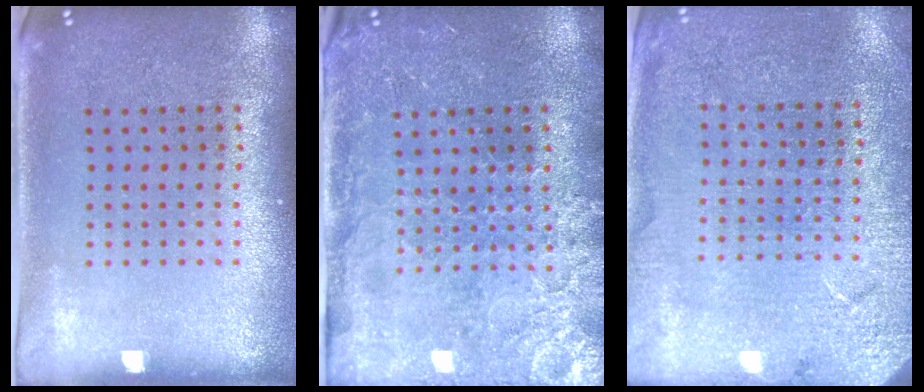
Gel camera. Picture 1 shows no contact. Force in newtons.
{"total": 3.3, "press": 3.2, "slide": 0.8}
{"total": 2.7, "press": 2.7, "slide": 0.1}